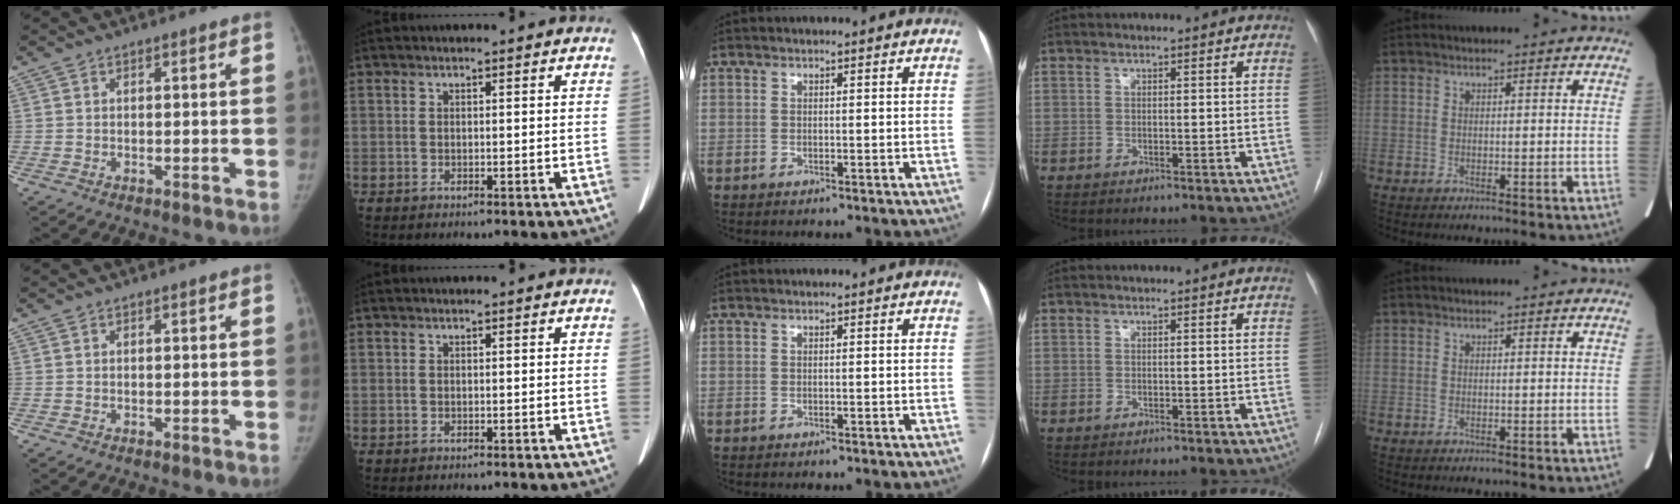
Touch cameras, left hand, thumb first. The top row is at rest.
{}